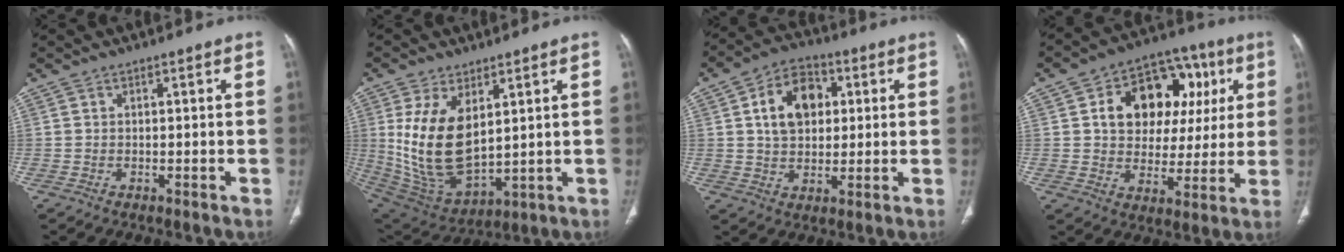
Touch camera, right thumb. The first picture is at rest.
{"total": 16.5, "force": [3.9, 9.2, 13.2], "torque": [-0.245, -0.024, 0.102]}
{"total": 11.6, "force": [2.7, 8.2, 7.8], "torque": [-0.100, 0.007, 0.041]}
{"total": 18.7, "force": [5.2, 13.2, 12.1], "torque": [-0.124, 0.026, 0.084]}